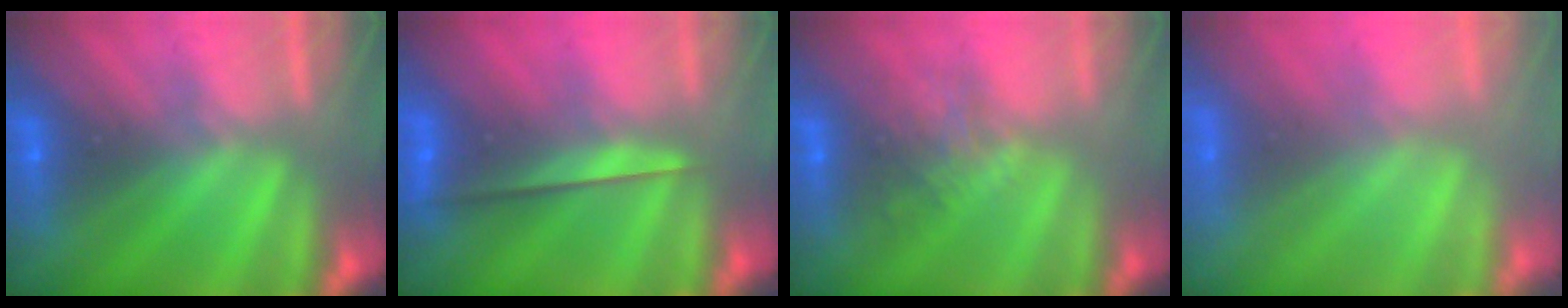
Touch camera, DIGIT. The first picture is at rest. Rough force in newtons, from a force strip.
{"total": 2.3}
{"total": 3.8}
{"total": 9.6}